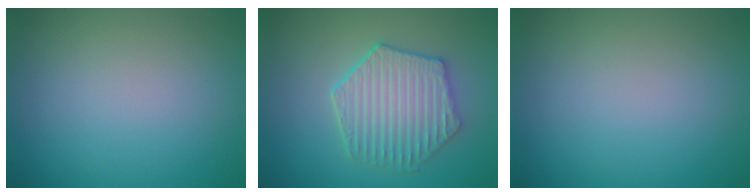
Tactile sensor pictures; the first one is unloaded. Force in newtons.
{"total": 5.6, "press": 4.7, "slide": 3.0}
{"total": 0.0}